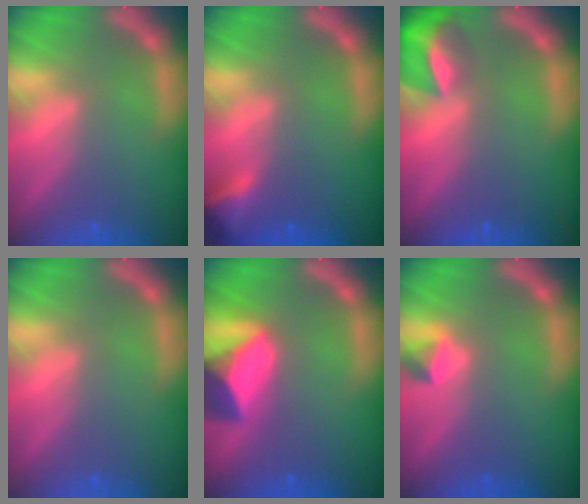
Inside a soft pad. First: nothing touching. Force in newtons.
{"total": 2.9}
{"total": 6.0}
{"total": 0.0}
{"total": 8.0}
{"total": 1.4}